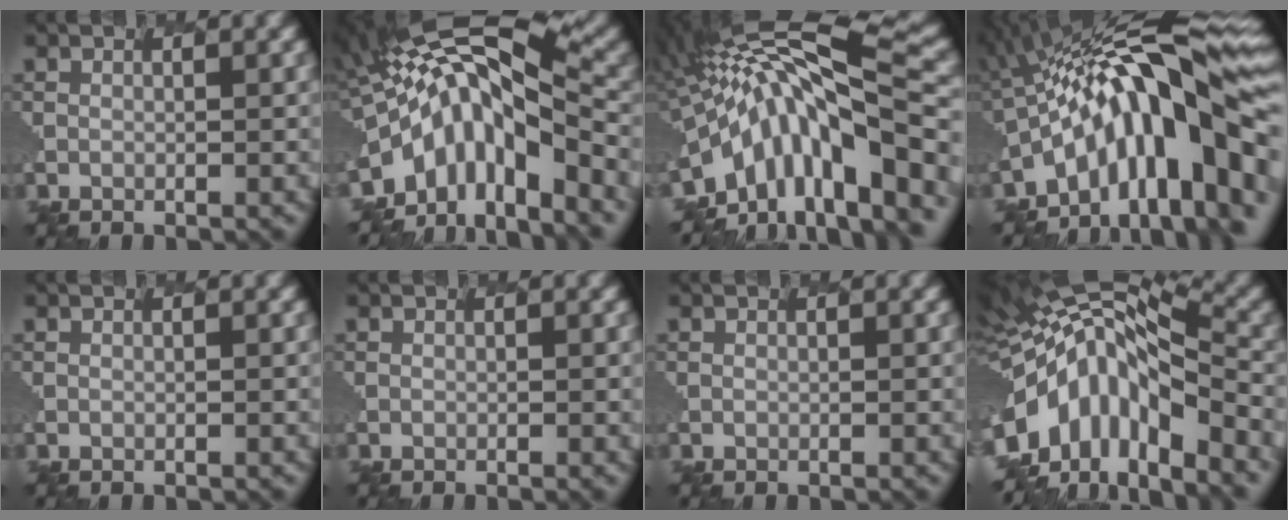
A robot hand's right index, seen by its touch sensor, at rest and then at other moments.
{"total": 9.8, "force": [-3.5, 3.0, 8.6], "torque": [-0.157, 0.013, -0.063]}
{"total": 12.4, "force": [-4.1, 4.6, 10.8], "torque": [-0.182, 0.036, -0.088]}
{"total": 14.6, "force": [-2.6, 4.7, 13.6], "torque": [-0.199, 0.037, -0.059]}
{"total": 0.0}
{"total": 0.0}
{"total": 0.0}
{"total": 12.0, "force": [-3.5, 5.3, 10.2], "torque": [-0.199, 0.016, -0.077]}